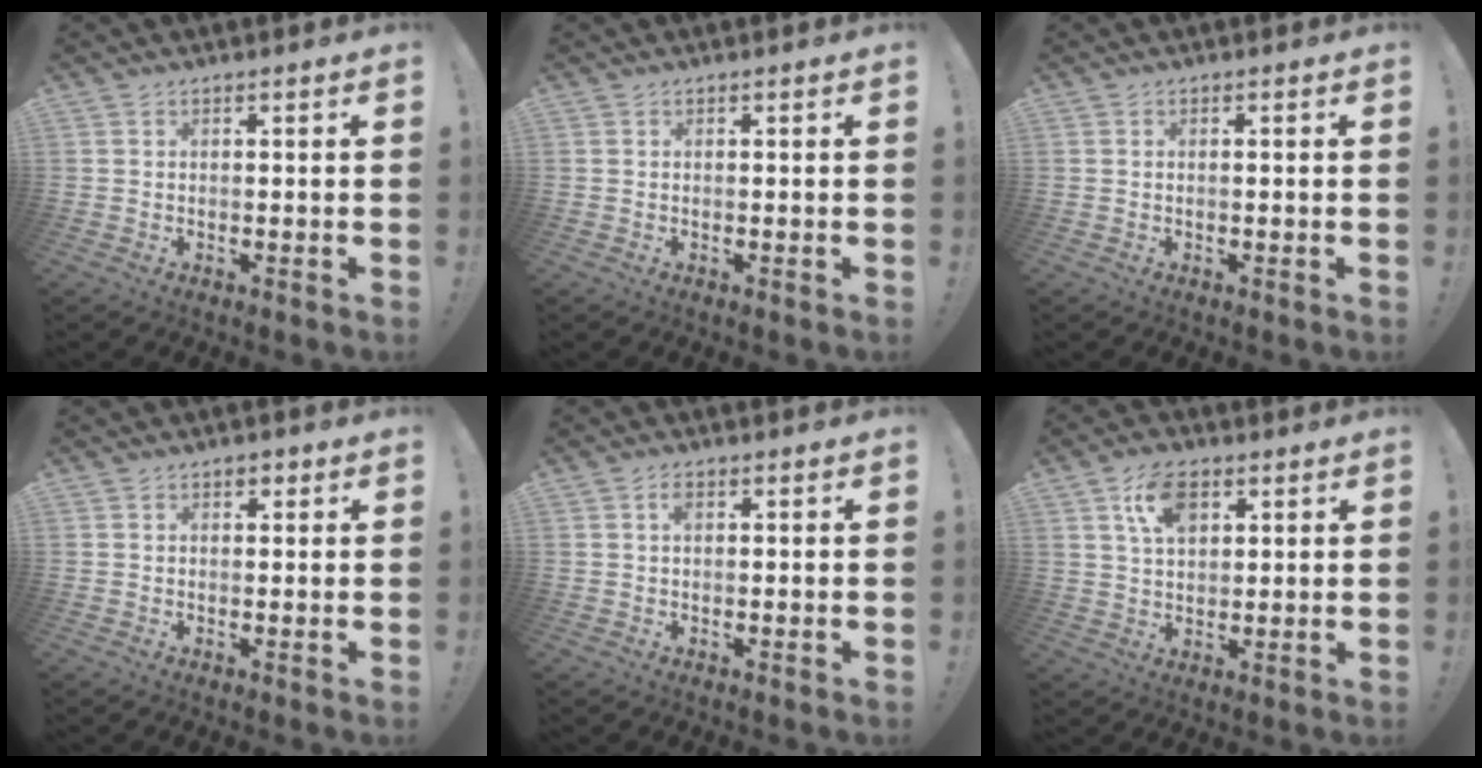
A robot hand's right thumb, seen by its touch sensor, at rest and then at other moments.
{"total": 0.0}
{"total": 0.0}
{"total": 1.6, "force": [0.8, 1.2, 0.8], "torque": [-0.009, 0.001, 0.012]}
{"total": 1.9, "force": [0.7, 1.2, 1.4], "torque": [-0.019, -0.001, 0.009]}
{"total": 9.7, "force": [4.6, 5.8, 6.3], "torque": [-0.101, -0.003, 0.084]}